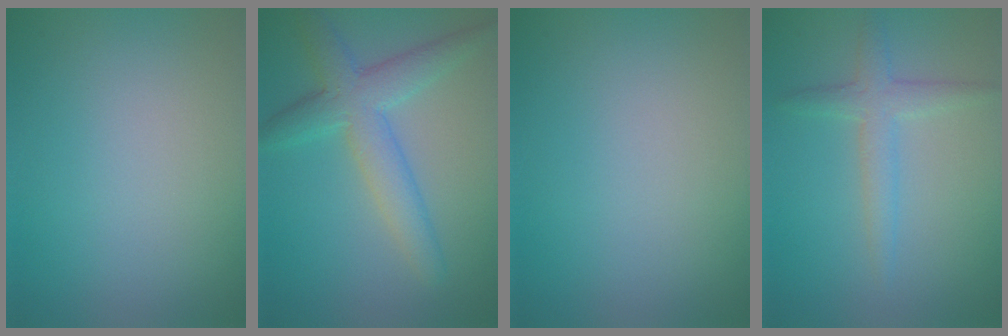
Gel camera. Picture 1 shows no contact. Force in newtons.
{"total": 4.7, "press": 4.7, "slide": 0.1}
{"total": 0.0}
{"total": 2.5, "press": 2.5, "slide": 0.0}